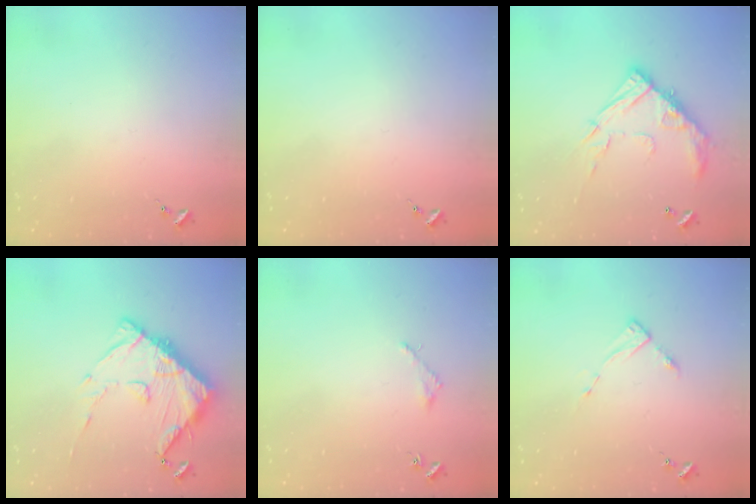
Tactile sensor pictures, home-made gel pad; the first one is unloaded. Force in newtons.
{"total": 0.0}
{"total": 15.6, "press": 15.5, "slide": 1.2}
{"total": 14.1, "press": 14.0, "slide": 1.6}
{"total": 1.6, "press": 1.6, "slide": 0.2}
{"total": 2.8, "press": 2.8, "slide": 0.4}